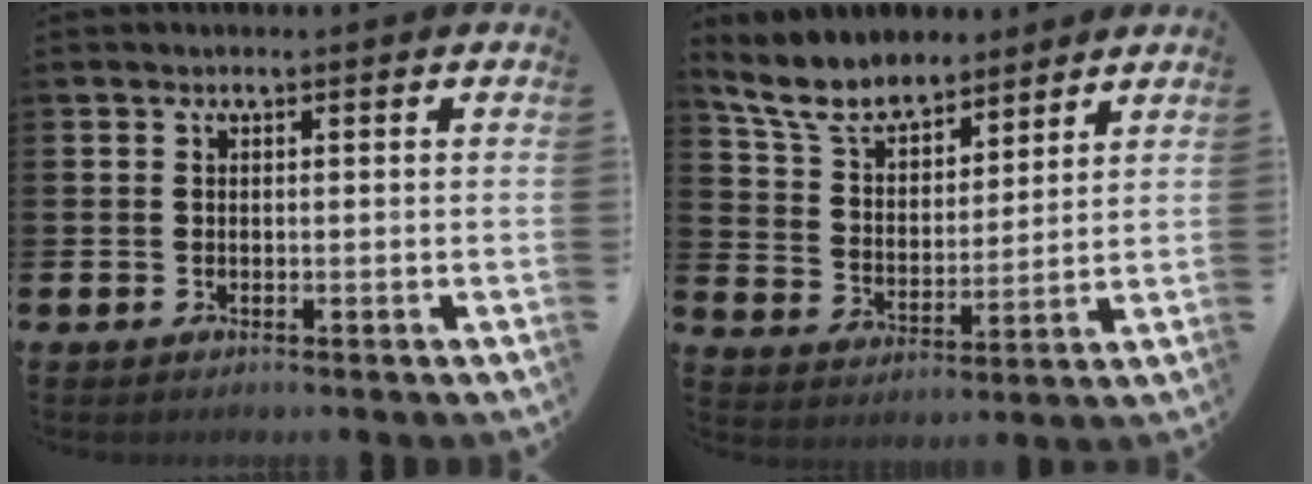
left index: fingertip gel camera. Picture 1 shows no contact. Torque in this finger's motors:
{"motor_torque": [0.89, -0.92, 0.90, 0.16]}